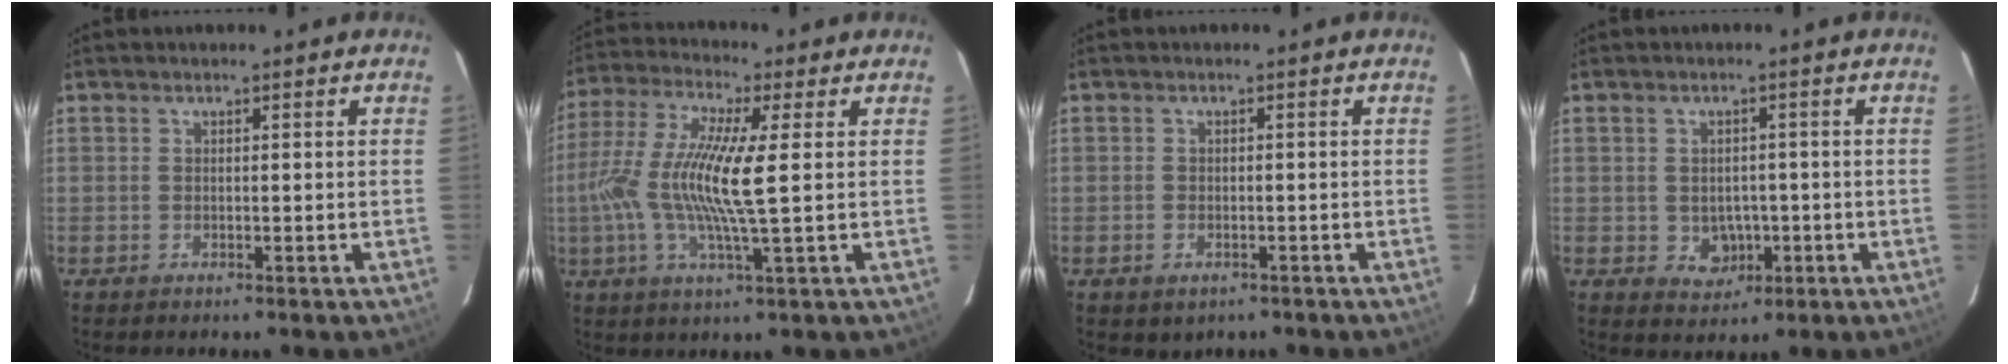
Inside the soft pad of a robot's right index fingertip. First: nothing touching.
{"total": 12.2, "force": [-0.5, -0.3, 12.2], "torque": [-0.240, -0.004, -0.014]}
{"total": 2.5, "force": [-1.1, 2.1, 1.0], "torque": [-0.019, -0.006, -0.008]}
{"total": 4.7, "force": [-0.9, 4.1, 2.0], "torque": [-0.043, 0.006, 0.003]}